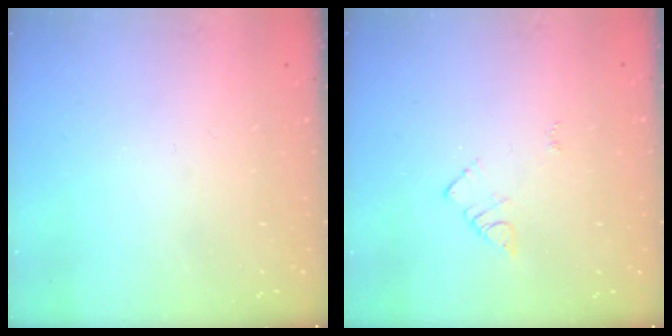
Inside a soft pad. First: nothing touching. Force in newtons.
{"total": 3.7, "press": 3.7, "slide": 0.3}